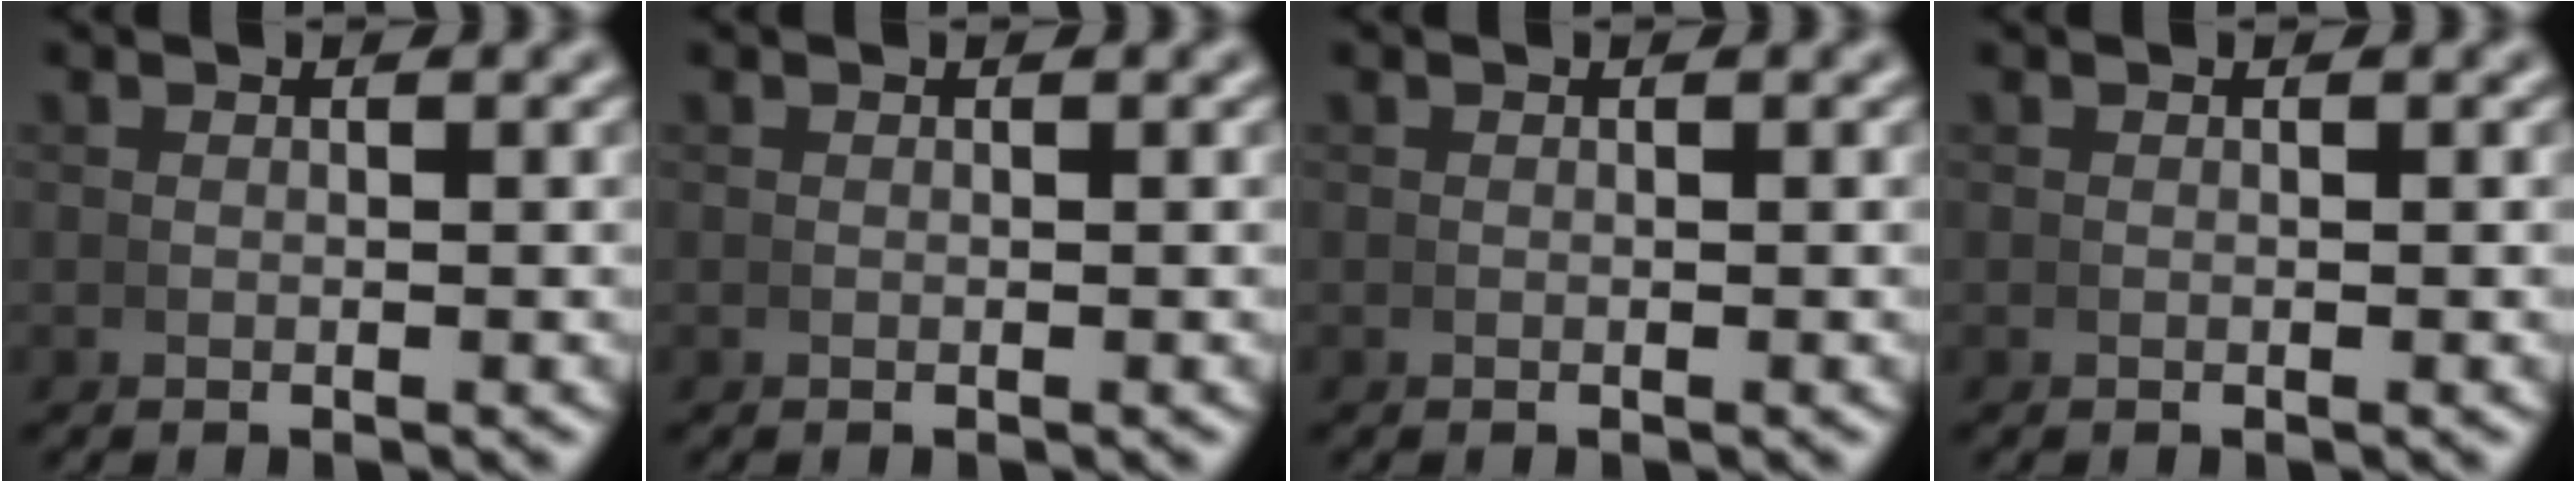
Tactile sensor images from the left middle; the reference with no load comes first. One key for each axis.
{"total": 0.0}
{"total": 0.0}
{"total": 0.0}